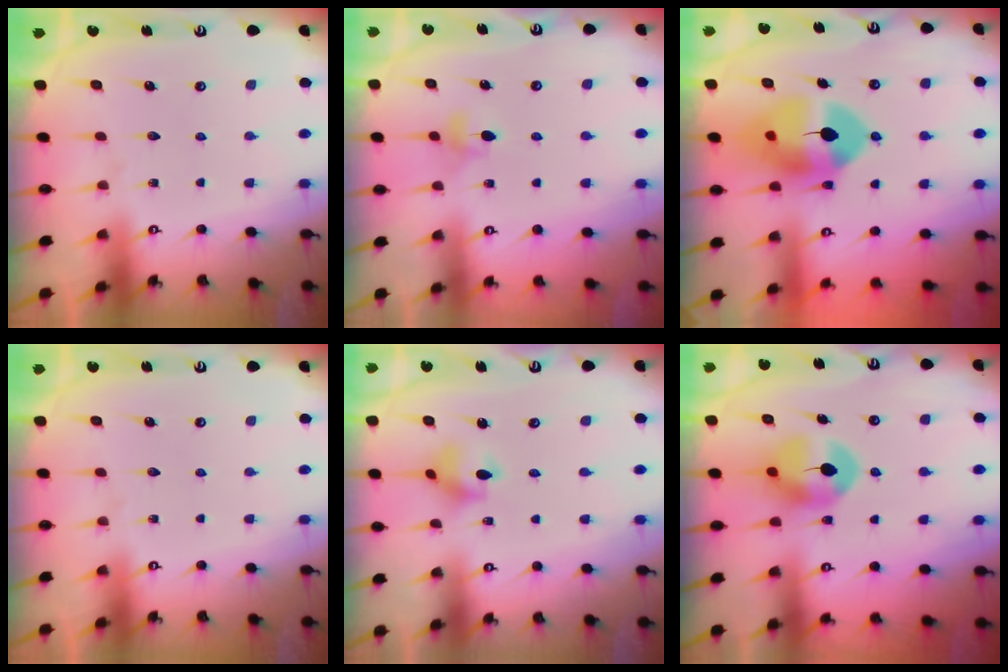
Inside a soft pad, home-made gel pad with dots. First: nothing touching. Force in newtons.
{"total": 4.0, "press": 3.9, "slide": 0.8}
{"total": 12.3, "press": 12.1, "slide": 1.8}
{"total": 0.0}
{"total": 5.2, "press": 5.2, "slide": 0.2}
{"total": 7.5, "press": 7.4, "slide": 0.4}